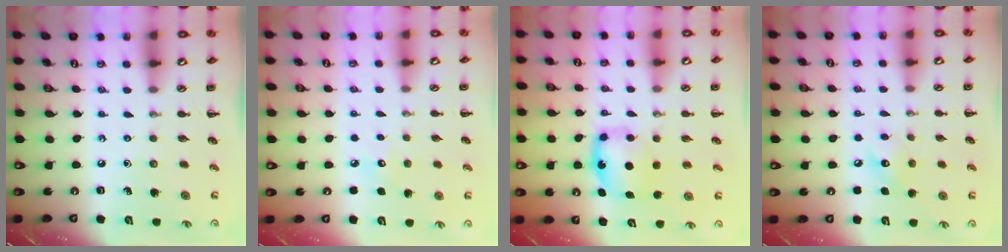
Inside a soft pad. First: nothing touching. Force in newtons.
{"total": 4.8, "press": 4.6, "slide": 1.1}
{"total": 6.5, "press": 6.4, "slide": 0.7}
{"total": 7.8, "press": 7.7, "slide": 1.4}